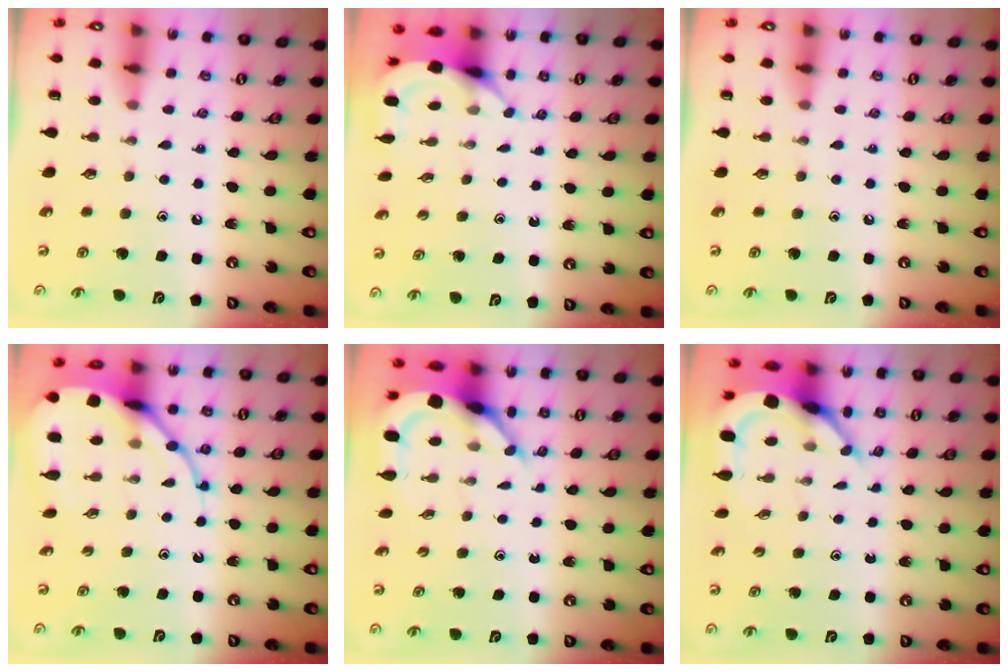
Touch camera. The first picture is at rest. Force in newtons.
{"total": 4.0, "press": 4.0, "slide": 0.5}
{"total": 0.0}
{"total": 10.6, "press": 10.6, "slide": 1.0}
{"total": 6.5, "press": 6.5, "slide": 0.6}
{"total": 6.5, "press": 6.5, "slide": 0.6}